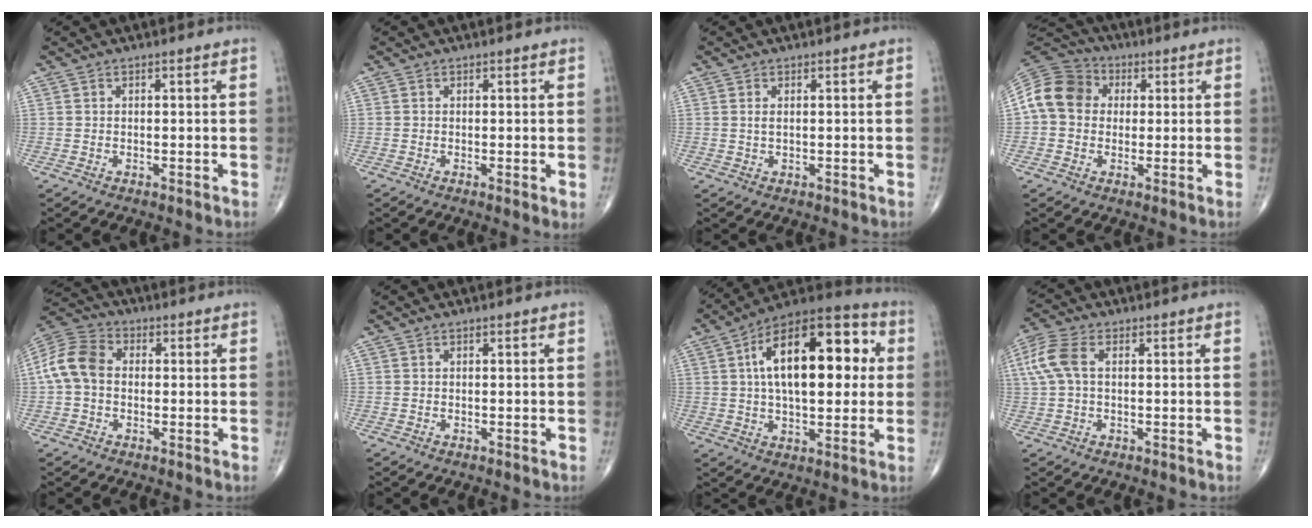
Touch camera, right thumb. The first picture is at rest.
{"total": 1.4, "force": [-0.1, 0.3, 1.4], "torque": [-0.027, -0.007, -0.002]}
{"total": 1.2, "force": [0.3, 0.5, 1.0], "torque": [-0.023, 0.000, 0.008]}
{"total": 11.4, "force": [1.4, 9.6, 6.0], "torque": [-0.102, 0.028, 0.012]}
{"total": 9.5, "force": [0.0, 7.0, 6.4], "torque": [-0.127, 0.031, -0.010]}
{"total": 0.0}
{"total": 22.8, "force": [4.4, 11.2, 19.4], "torque": [-0.280, 0.021, 0.058]}
{"total": 7.2, "force": [1.4, 4.1, 5.8], "torque": [-0.156, 0.023, 0.027]}